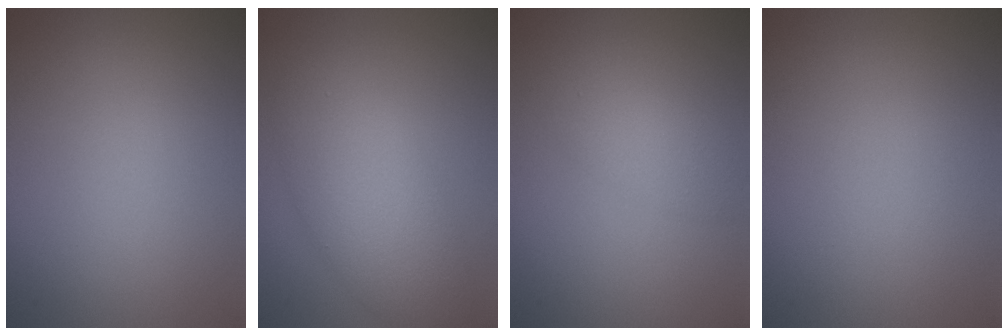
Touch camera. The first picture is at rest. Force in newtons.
{"total": 5.6, "press": 5.6, "slide": 0.2}
{"total": 2.3, "press": 2.3, "slide": 0.1}
{"total": 0.0}